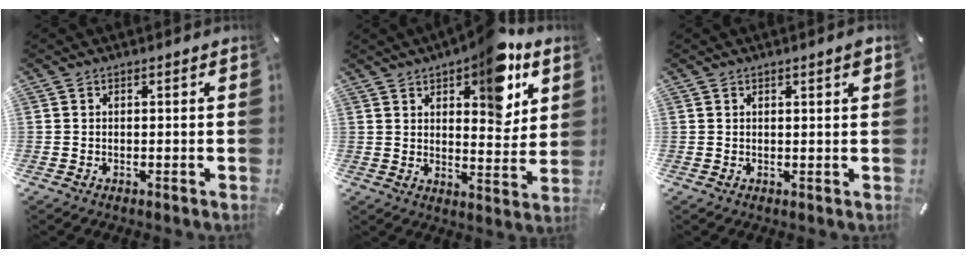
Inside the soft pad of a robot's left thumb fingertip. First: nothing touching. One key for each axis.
{"total": 13.9, "fx": 8.3, "fy": 6.7, "fz": 8.9, "tx": -0.104, "ty": -0.049, "tz": 0.139}
{"total": 1.6, "fx": 1.0, "fy": 0.2, "fz": 1.2, "tx": -0.016, "ty": -0.002, "tz": 0.015}